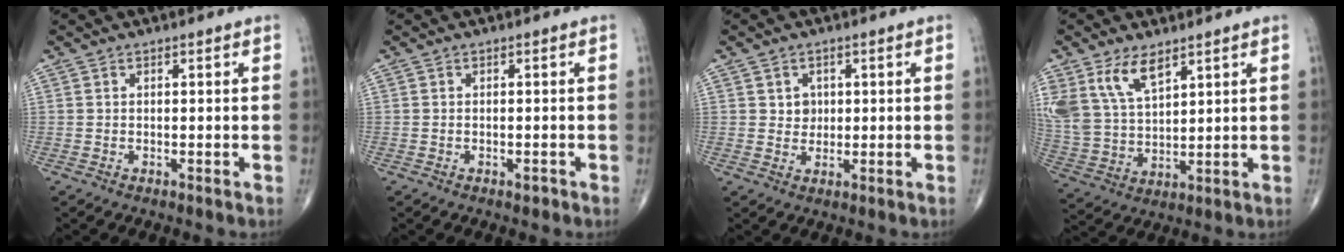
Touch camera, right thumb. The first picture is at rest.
{"total": 0.8, "force": [-0.5, 0.4, 0.5], "torque": [-0.009, 0.001, -0.007]}
{"total": 2.7, "force": [0.7, 2.4, 1.1], "torque": [-0.001, -0.002, 0.011]}
{"total": 11.5, "force": [6.7, 5.9, 7.3], "torque": [-0.138, -0.020, 0.147]}